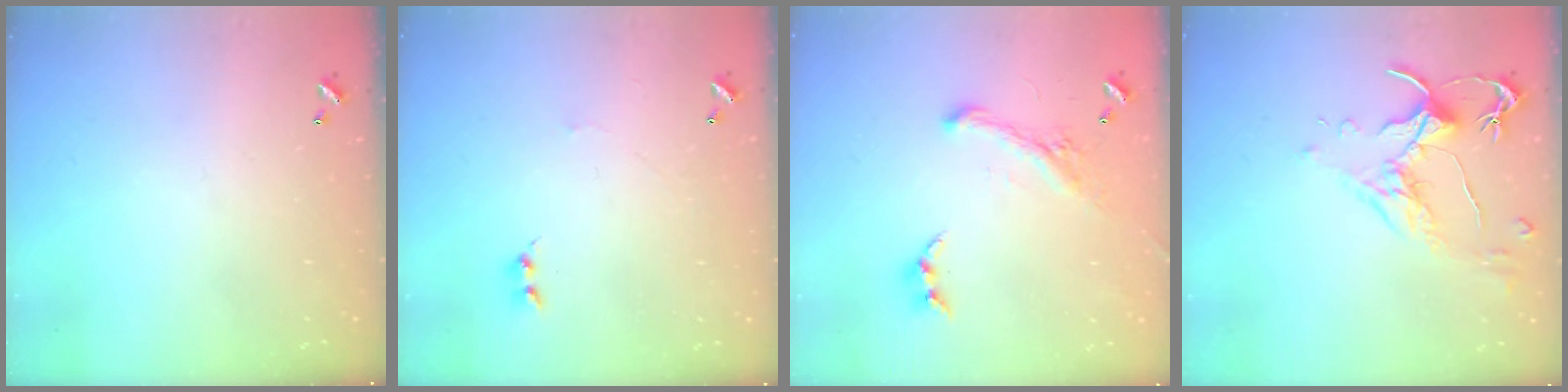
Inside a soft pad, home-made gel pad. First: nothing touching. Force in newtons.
{"total": 0.8, "press": 0.7, "slide": 0.5}
{"total": 1.9, "press": 1.3, "slide": 1.4}
{"total": 1.6, "press": 1.4, "slide": 0.7}